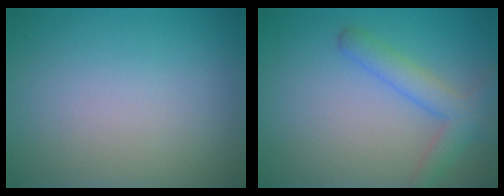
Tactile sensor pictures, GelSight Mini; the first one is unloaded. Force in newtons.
{"total": 3.2, "press": 3.2, "slide": 0.2}